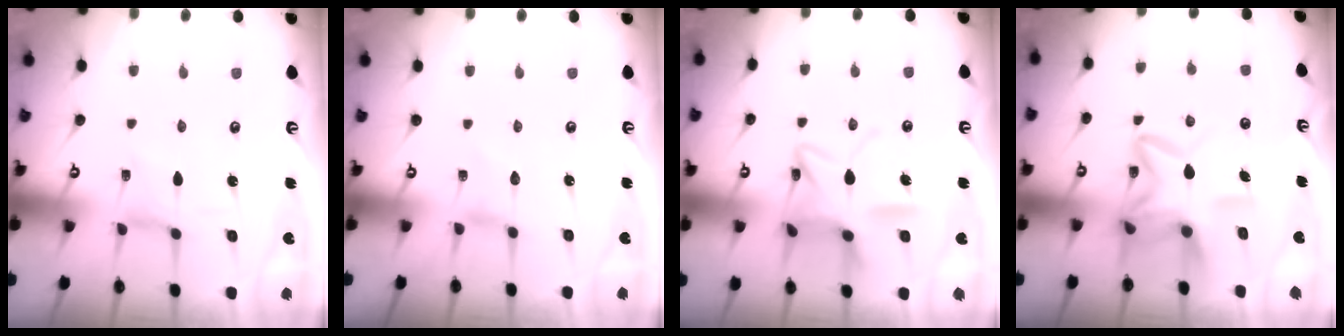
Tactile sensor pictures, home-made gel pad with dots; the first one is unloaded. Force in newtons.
{"total": 0.0}
{"total": 15.0, "press": 14.9, "slide": 1.4}
{"total": 12.8, "press": 12.7, "slide": 1.8}